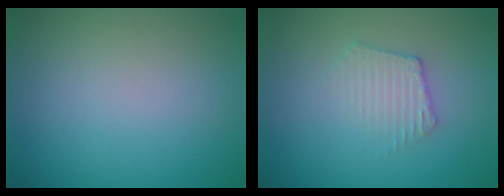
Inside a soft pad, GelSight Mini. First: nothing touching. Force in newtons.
{"total": 2.4, "press": 2.4, "slide": 0.3}